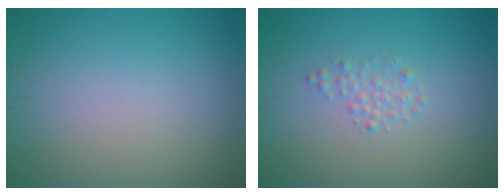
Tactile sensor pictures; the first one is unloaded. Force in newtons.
{"total": 1.1, "press": 1.1, "slide": 0.1}